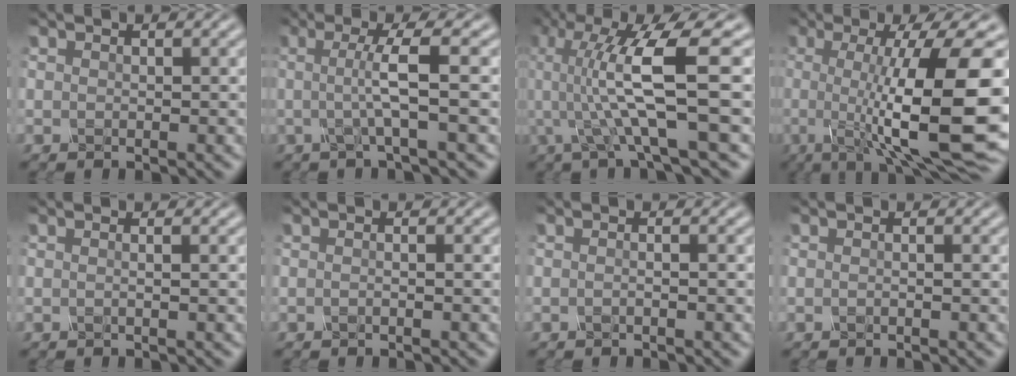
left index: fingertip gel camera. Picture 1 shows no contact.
{"total": 4.2, "force": [-0.1, 0.4, 4.1], "torque": [-0.073, 0.002, -0.006]}
{"total": 9.3, "force": [0.0, 1.4, 9.1], "torque": [-0.162, 0.008, 0.002]}
{"total": 14.8, "force": [-0.9, 3.6, 14.3], "torque": [-0.187, 0.002, -0.012]}
{"total": 1.5, "force": [0.1, 0.8, 1.3], "torque": [-0.008, -0.001, -0.022]}
{"total": 1.3, "force": [-0.1, 0.7, 1.1], "torque": [-0.002, -0.007, -0.021]}
{"total": 1.6, "force": [0.0, 0.9, 1.4], "torque": [-0.001, -0.004, -0.024]}
{"total": 0.9, "force": [-0.2, 0.4, 0.8], "torque": [-0.003, -0.011, -0.015]}